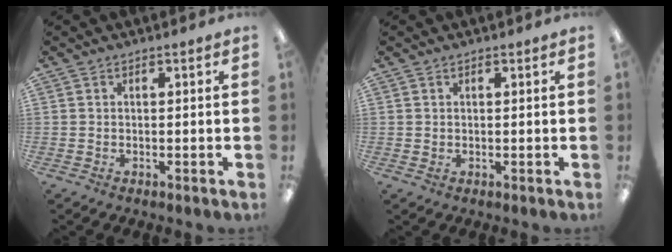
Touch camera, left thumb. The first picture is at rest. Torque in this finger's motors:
{"motor_torque": [-0.28, 0.08, 0.32, -0.26, 0.00]}